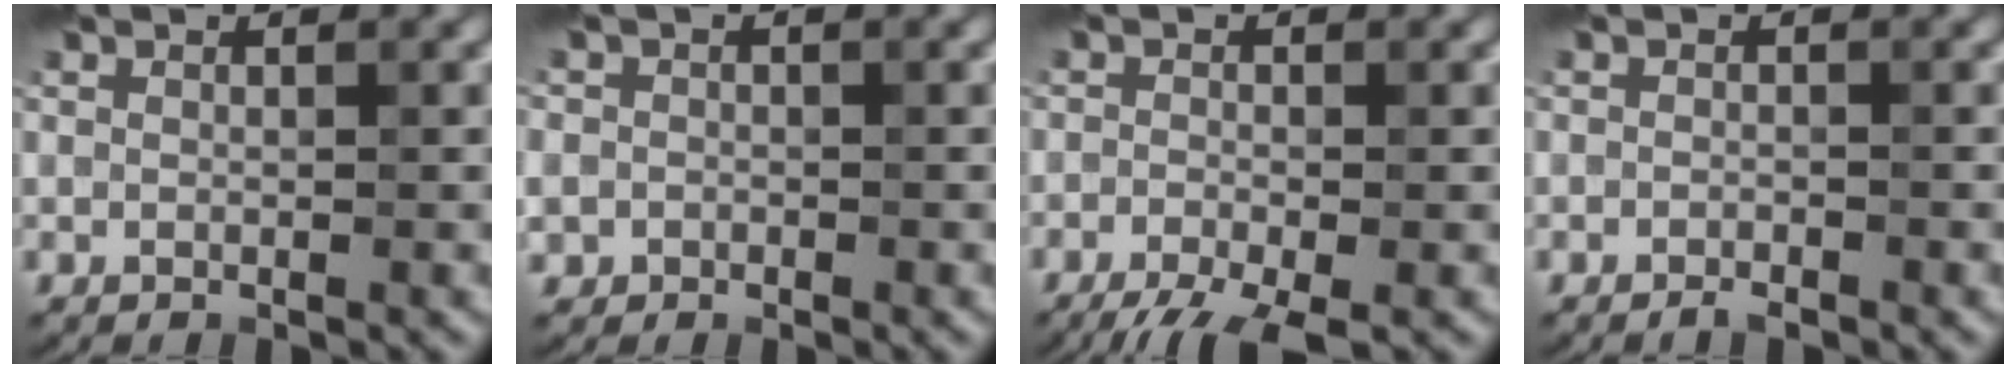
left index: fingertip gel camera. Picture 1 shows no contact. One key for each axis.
{"total": 3.3, "fx": -0.9, "fy": 3.1, "fz": 0.8, "tx": 0.000, "ty": 0.005, "tz": -0.038}
{"total": 5.9, "fx": -4.2, "fy": 1.7, "fz": 3.8, "tx": -0.068, "ty": -0.033, "tz": -0.072}
{"total": 0.9, "fx": -0.8, "fy": 0.3, "fz": 0.5, "tx": -0.007, "ty": -0.002, "tz": -0.014}